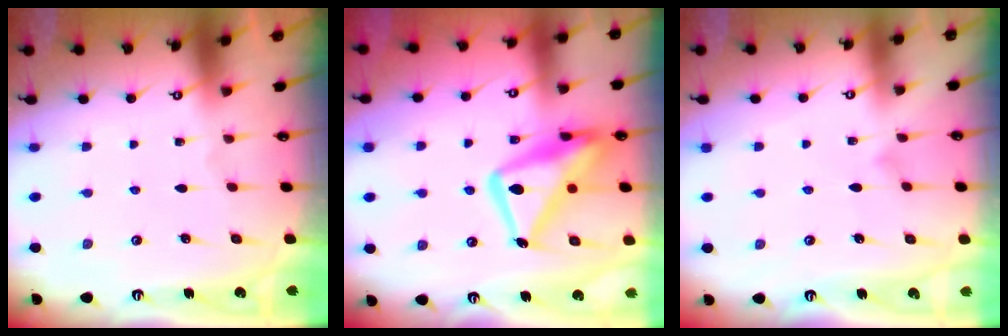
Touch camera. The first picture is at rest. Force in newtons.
{"total": 18.6, "press": 18.6, "slide": 1.6}
{"total": 6.9, "press": 6.9, "slide": 0.4}